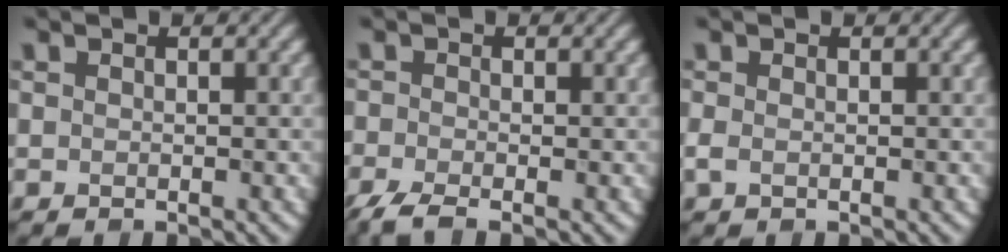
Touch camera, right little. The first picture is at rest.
{"total": 3.1, "force": [-2.1, 0.8, 2.1], "torque": [-0.048, -0.008, -0.051]}
{"total": 0.8, "force": [-0.2, 0.4, 0.7], "torque": [-0.021, -0.003, -0.004]}